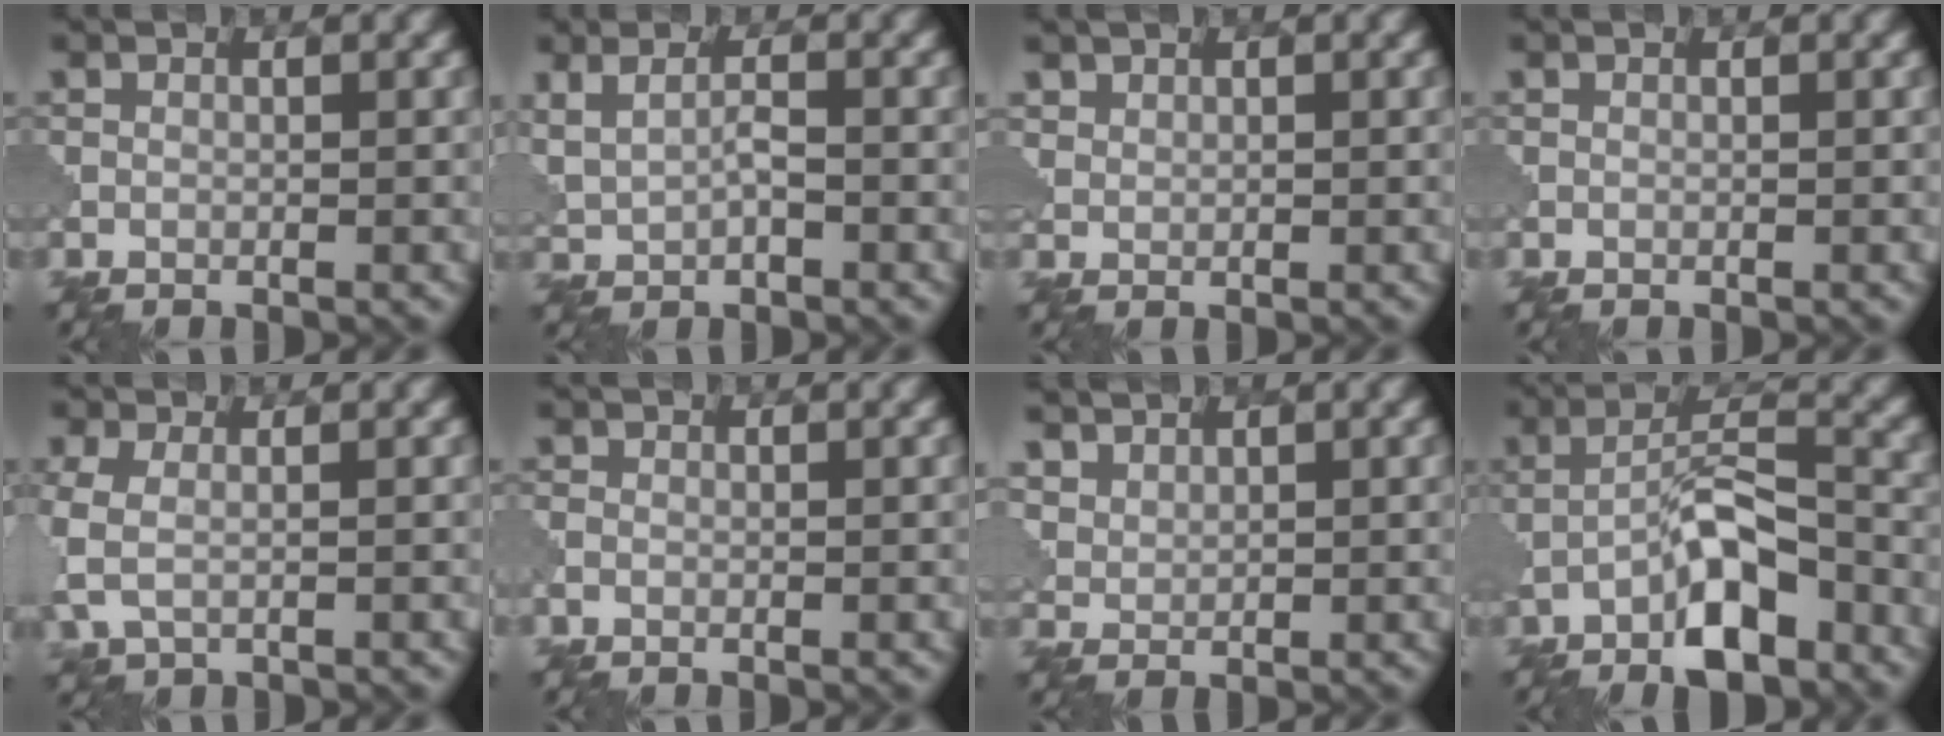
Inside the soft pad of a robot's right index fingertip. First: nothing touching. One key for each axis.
{"total": 2.3, "fx": 0.4, "fy": 1.1, "fz": 1.9, "tx": -0.047, "ty": -0.001, "tz": 0.011}
{"total": 1.3, "fx": 0.9, "fy": 0.9, "fz": 0.2, "tx": -0.003, "ty": -0.001, "tz": 0.019}
{"total": 0.0}
{"total": 3.6, "fx": -0.3, "fy": 2.2, "fz": 2.8, "tx": -0.080, "ty": -0.002, "tz": -0.009}
{"total": 0.8, "fx": -0.4, "fy": 0.6, "fz": 0.4, "tx": -0.009, "ty": -0.002, "tz": -0.010}
{"total": 4.1, "fx": 3.1, "fy": 2.3, "fz": 1.3, "tx": -0.048, "ty": -0.004, "tz": 0.077}
{"total": 7.1, "fx": -3.6, "fy": 2.4, "fz": 5.6, "tx": -0.094, "ty": 0.011, "tz": -0.067}